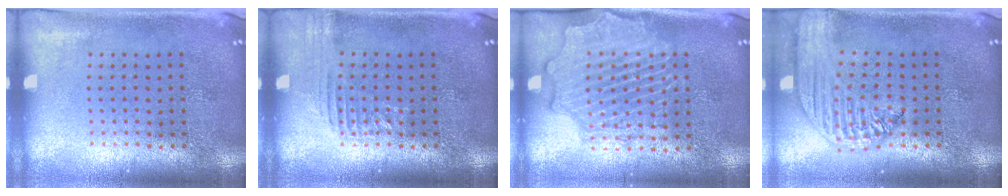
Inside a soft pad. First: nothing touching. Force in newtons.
{"total": 1.3, "press": 1.3, "slide": 0.2}
{"total": 2.3, "press": 2.2, "slide": 0.5}
{"total": 2.6, "press": 2.2, "slide": 1.4}